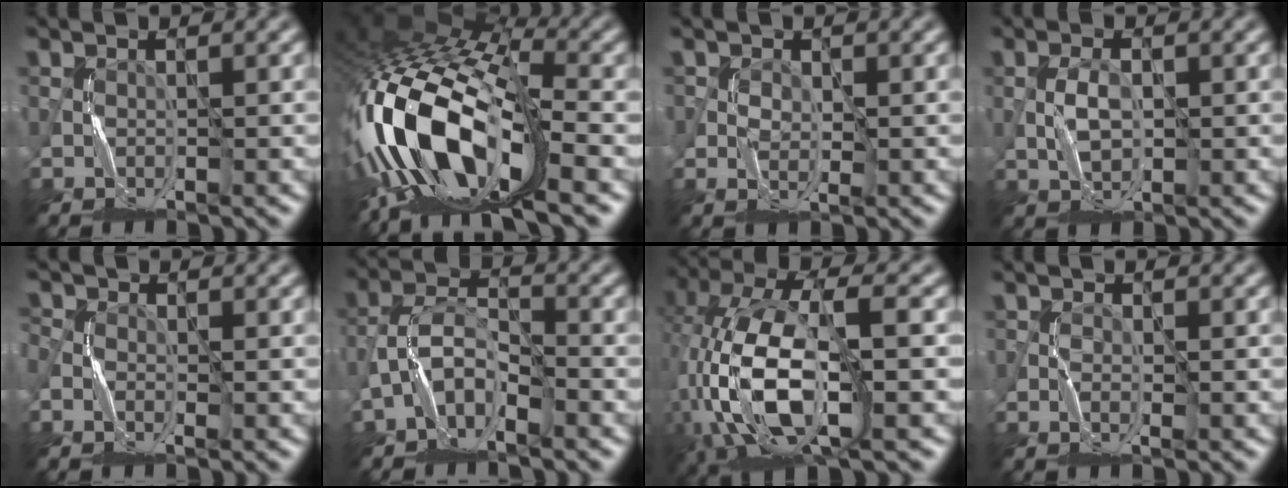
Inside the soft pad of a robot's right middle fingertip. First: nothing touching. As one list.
[{"total": 16.4, "force": [-5.3, 7.8, 13.4], "torque": [-0.296, 0.002, -0.104]}, {"total": 1.6, "force": [0.1, 1.2, 1.1], "torque": [-0.017, -0.002, 0.002]}, {"total": 1.8, "force": [0.2, 1.0, 1.5], "torque": [-0.034, 0.001, 0.005]}, {"total": 1.7, "force": [-0.5, 1.1, 1.2], "torque": [-0.032, -0.003, -0.009]}, {"total": 3.9, "force": [-2.4, 1.8, 2.6], "torque": [-0.052, 0.007, -0.055]}, {"total": 11.8, "force": [-2.4, 5.3, 10.3], "torque": [-0.225, 0.010, -0.052]}, {"total": 0.9, "force": [-0.1, 0.5, 0.7], "torque": [-0.011, 0.001, -0.003]}]